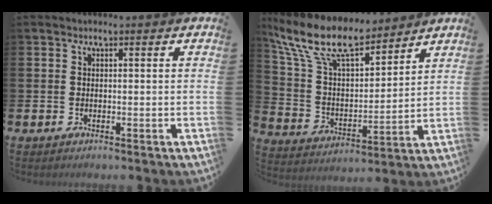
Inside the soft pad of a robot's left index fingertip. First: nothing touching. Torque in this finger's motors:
{"motor_torque": [1.11, -1.03, 1.05, 0.21]}